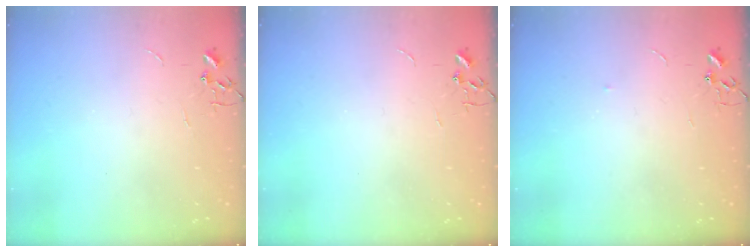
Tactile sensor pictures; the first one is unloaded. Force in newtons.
{"total": 0.0}
{"total": 2.7, "press": 2.7, "slide": 0.4}